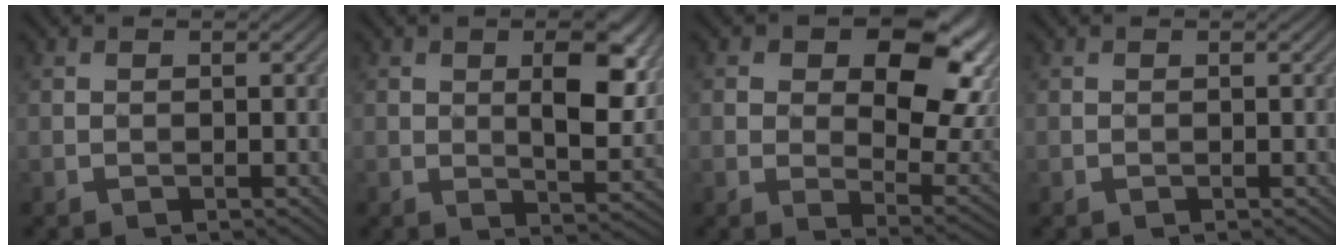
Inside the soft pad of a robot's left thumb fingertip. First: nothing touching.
{"total": 8.2, "force": [2.0, 3.6, 7.1], "torque": [-0.115, -0.006, 0.038]}
{"total": 14.7, "force": [5.0, 8.8, 10.7], "torque": [-0.146, -0.001, 0.072]}
{"total": 0.0}